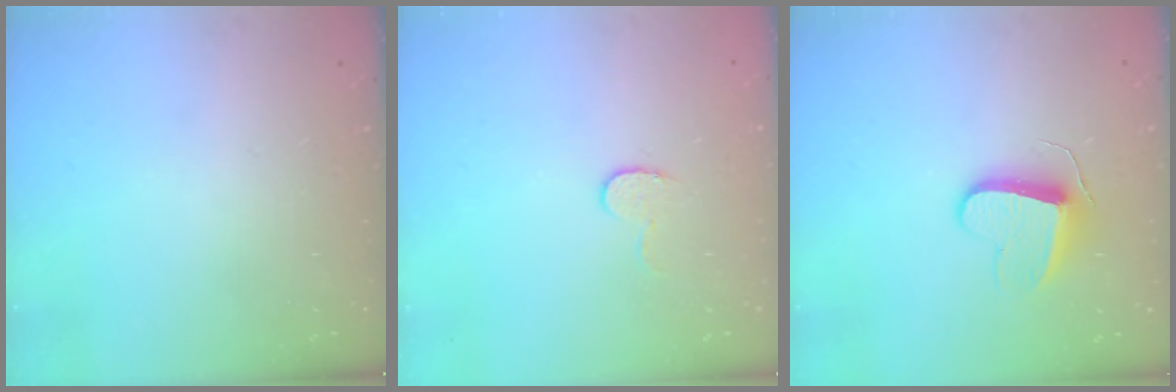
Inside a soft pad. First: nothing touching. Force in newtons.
{"total": 6.2, "press": 6.1, "slide": 0.6}
{"total": 9.2, "press": 9.2, "slide": 0.3}